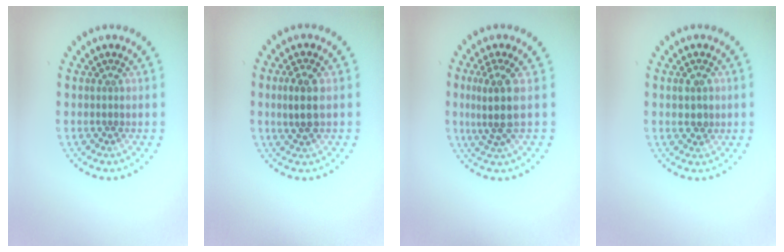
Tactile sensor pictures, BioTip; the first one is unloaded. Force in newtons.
{"total": 2.6, "press": 2.5, "slide": 0.7}
{"total": 3.3, "press": 2.5, "slide": 2.1}
{"total": 1.7, "press": 1.7, "slide": 0.1}